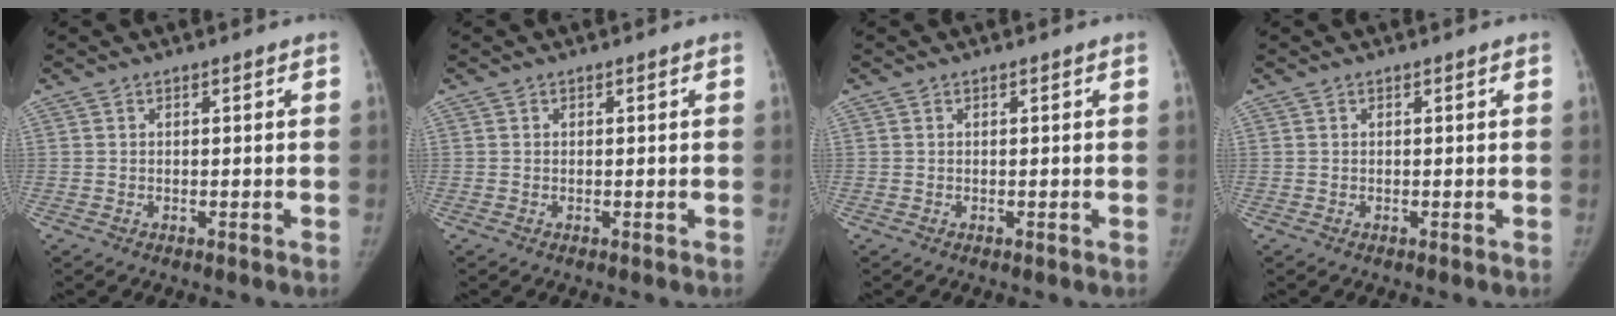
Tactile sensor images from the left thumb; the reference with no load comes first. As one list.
[{"total": 0.0}, {"total": 0.0}, {"total": 0.0}]